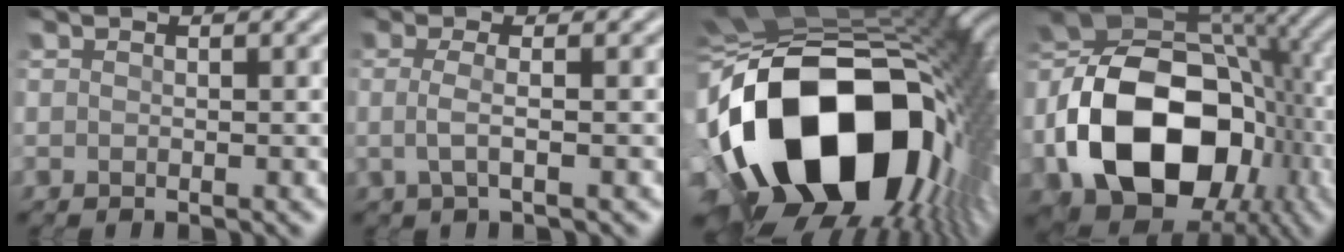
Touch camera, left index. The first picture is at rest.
{"total": 2.0, "force": [-0.1, 0.0, 2.0], "torque": [-0.055, -0.003, -0.003]}
{"total": 20.3, "force": [-5.2, 12.7, 14.9], "torque": [-0.282, -0.014, -0.082]}
{"total": 16.8, "force": [-4.2, 11.3, 11.7], "torque": [-0.233, -0.015, -0.068]}